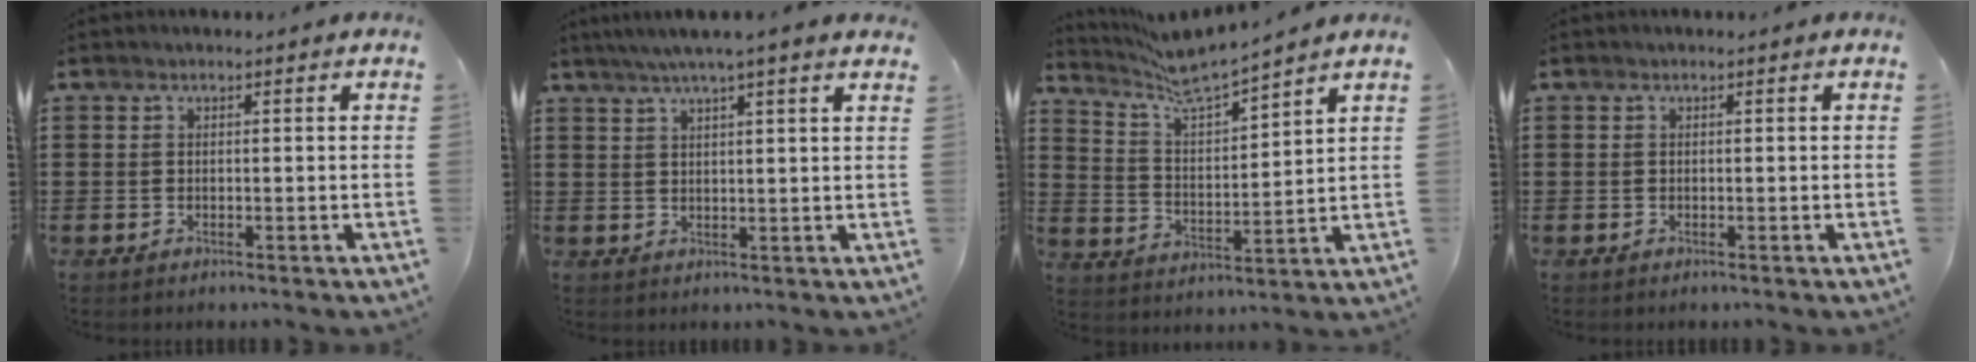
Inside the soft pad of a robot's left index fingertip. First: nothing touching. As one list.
[{"total": 3.7, "force": [2.9, -0.5, 2.3], "torque": [-0.052, -0.003, 0.050]}, {"total": 6.2, "force": [5.7, 0.0, 2.3], "torque": [-0.071, -0.041, 0.094]}, {"total": 0.0}]